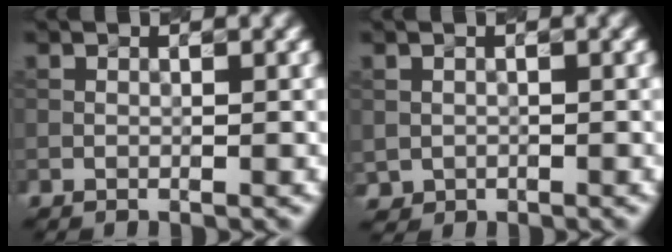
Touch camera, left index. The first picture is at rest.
{"total": 1.0, "force": [0.0, 0.9, 0.2], "torque": [0.001, -0.005, 0.000]}